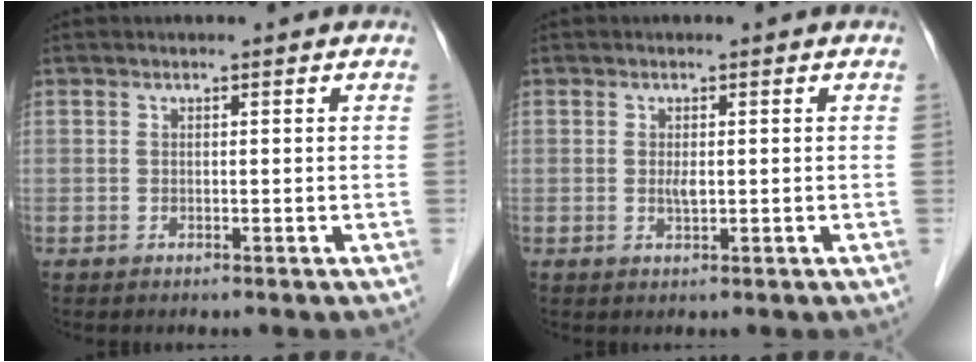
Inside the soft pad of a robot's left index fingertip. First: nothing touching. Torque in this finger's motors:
{"motor_torque": [0.41, 0.23, -0.01, 0.02]}